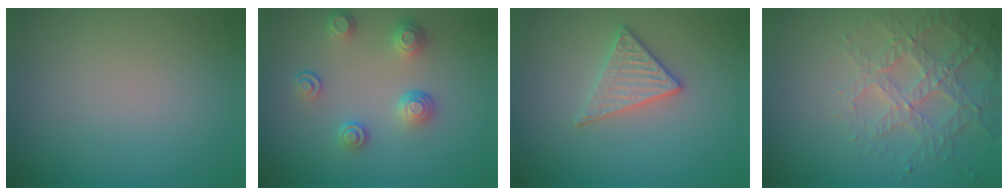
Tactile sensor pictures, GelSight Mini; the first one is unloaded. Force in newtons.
{"total": 3.4, "press": 2.8, "slide": 1.9}
{"total": 2.7, "press": 2.5, "slide": 1.1}
{"total": 3.8, "press": 3.6, "slide": 1.4}